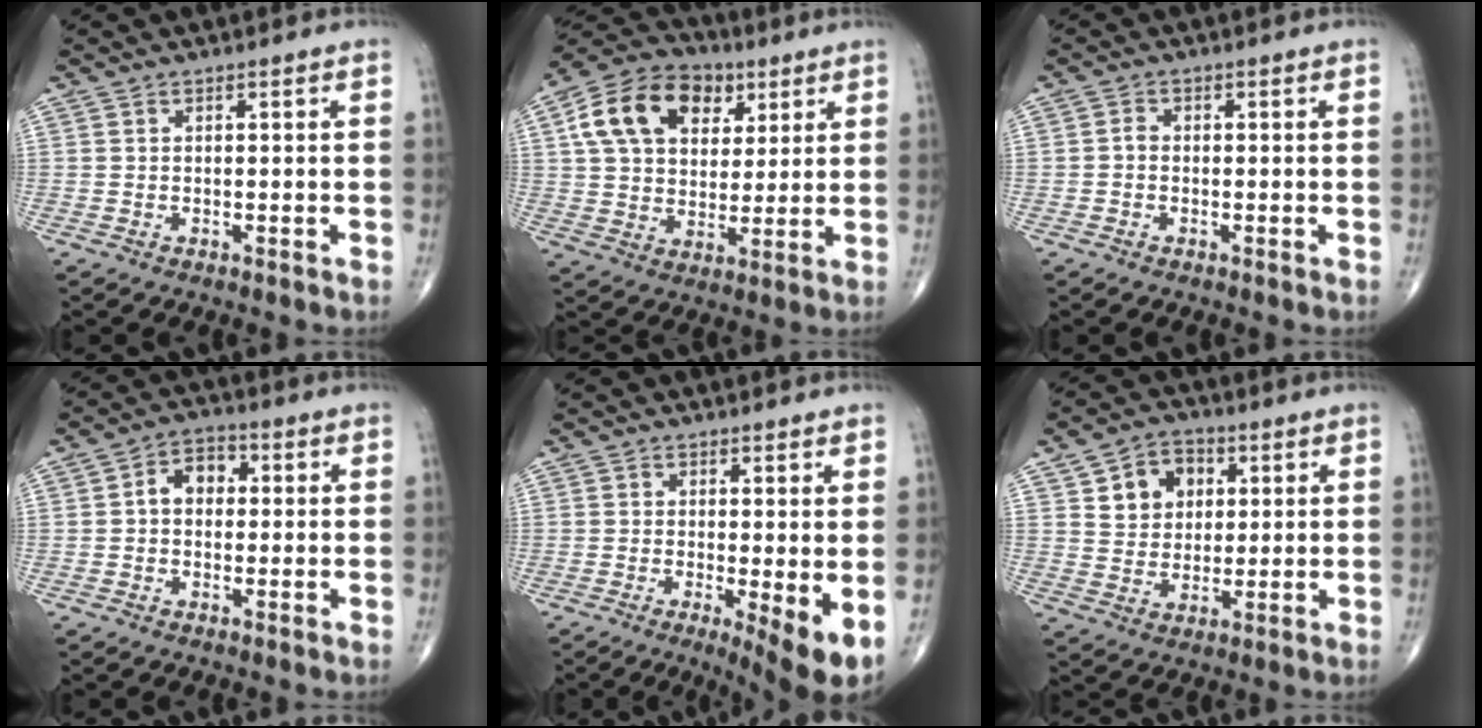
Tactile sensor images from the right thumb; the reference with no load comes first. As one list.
[{"total": 17.2, "force": [6.4, 12.0, 10.5], "torque": [-0.163, 0.002, 0.108]}, {"total": 1.3, "force": [-0.3, 1.0, 0.7], "torque": [-0.007, 0.003, -0.010]}, {"total": 5.7, "force": [0.4, 4.2, 3.8], "torque": [-0.044, 0.019, -0.004]}, {"total": 6.7, "force": [-1.1, 1.5, 6.4], "torque": [-0.102, -0.021, -0.018]}, {"total": 8.9, "force": [3.0, 7.2, 4.2], "torque": [-0.027, -0.008, 0.051]}]